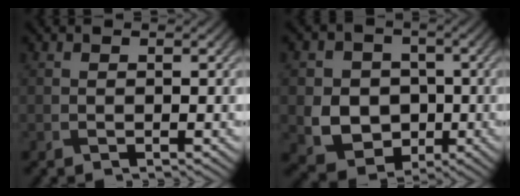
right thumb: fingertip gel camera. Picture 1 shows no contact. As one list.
[{"total": 8.2, "force": [-1.0, 7.1, 4.0], "torque": [-0.090, -0.018, -0.030]}]